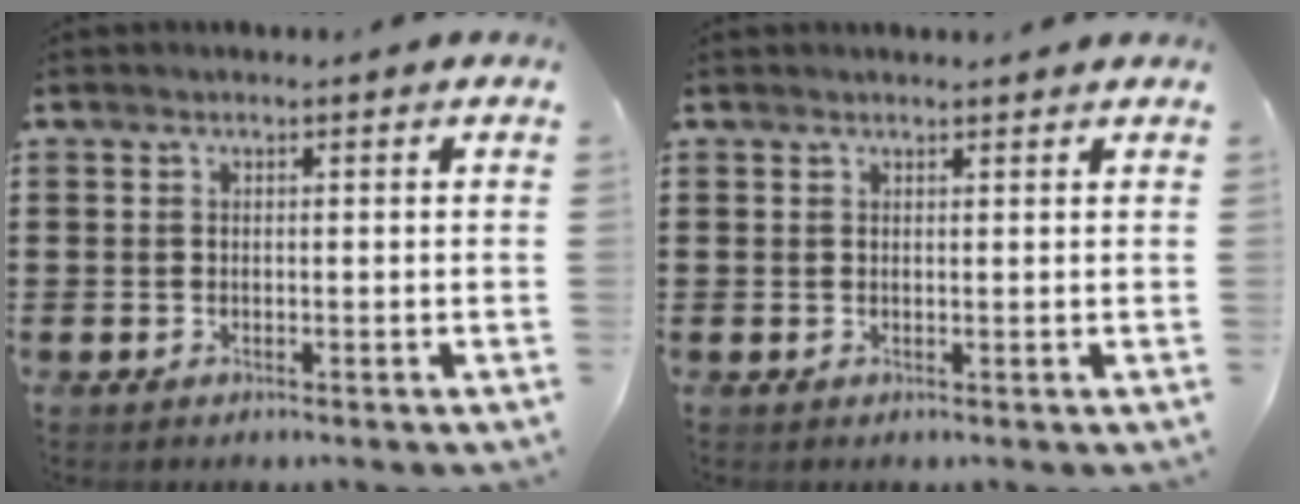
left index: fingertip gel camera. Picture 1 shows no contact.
{"total": 0.9, "force": [0.9, 0.0, 0.2], "torque": [-0.005, -0.001, 0.018]}